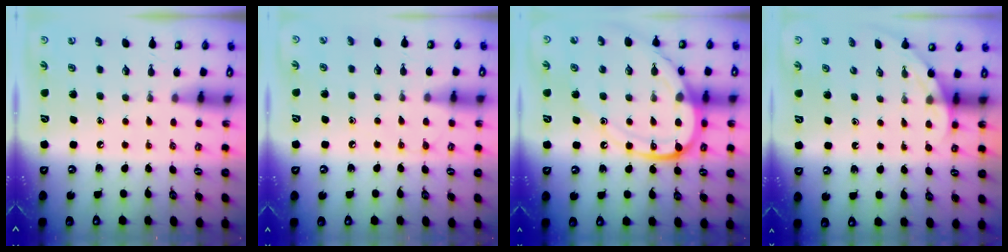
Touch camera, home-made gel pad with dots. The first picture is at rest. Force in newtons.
{"total": 6.4, "press": 6.4, "slide": 0.9}
{"total": 14.3, "press": 14.3, "slide": 1.2}
{"total": 2.2, "press": 2.2, "slide": 0.0}